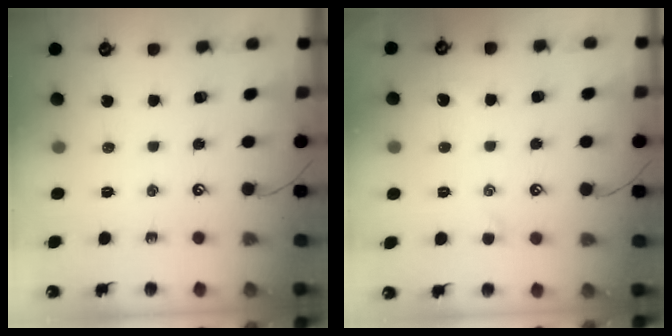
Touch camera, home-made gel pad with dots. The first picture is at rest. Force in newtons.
{"total": 1.2, "press": 1.2, "slide": 0.4}